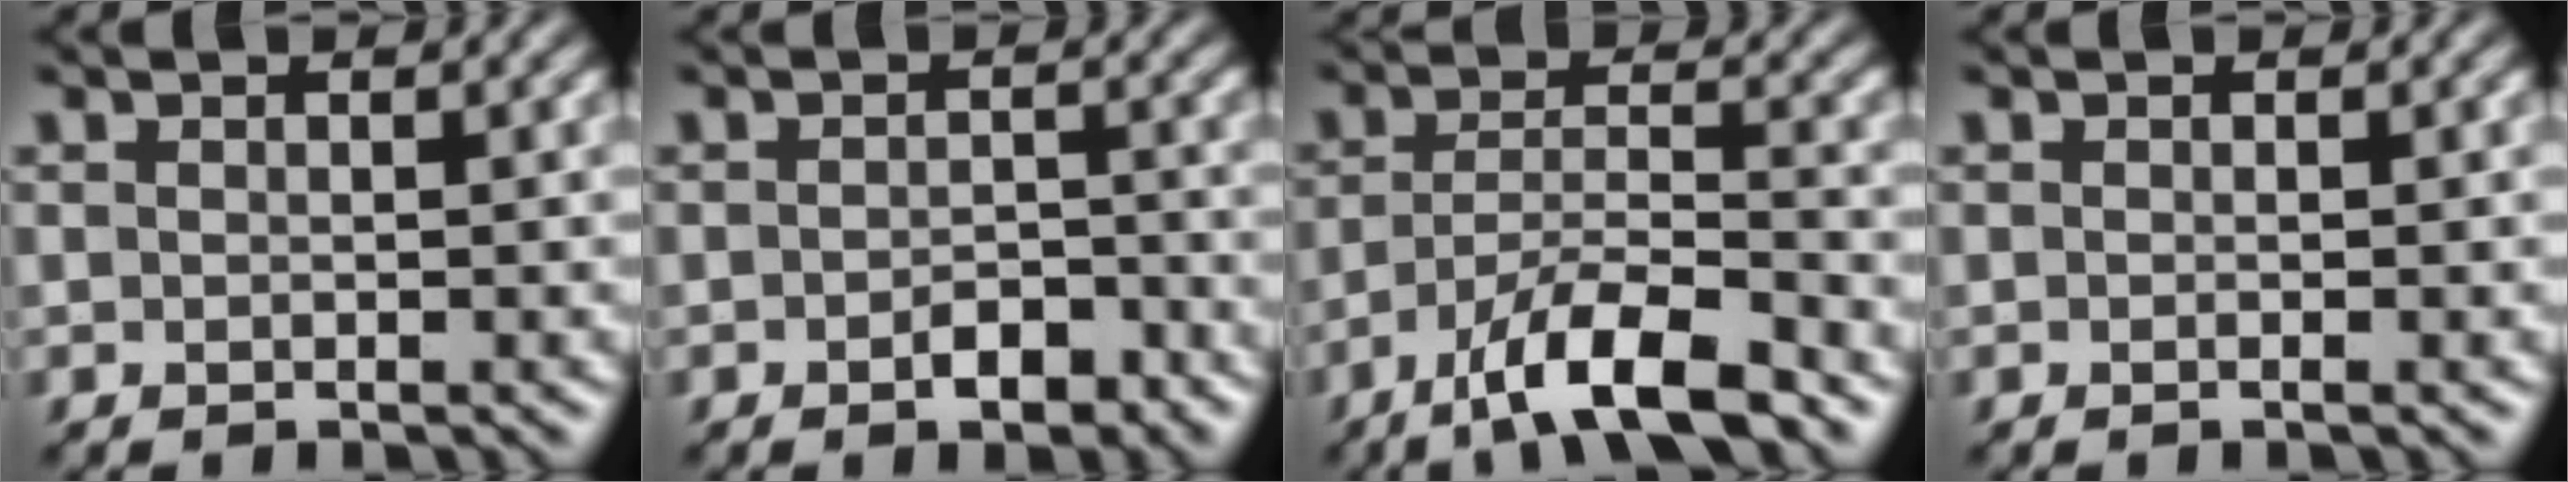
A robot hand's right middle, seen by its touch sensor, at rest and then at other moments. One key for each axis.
{"total": 2.5, "fx": -1.4, "fy": 1.2, "fz": 1.7, "tx": -0.024, "ty": 0.003, "tz": -0.021}
{"total": 7.9, "fx": -5.5, "fy": 1.8, "fz": 5.5, "tx": -0.090, "ty": 0.002, "tz": -0.096}
{"total": 0.6, "fx": -0.2, "fy": 0.1, "fz": 0.5, "tx": -0.006, "ty": -0.006, "tz": -0.006}